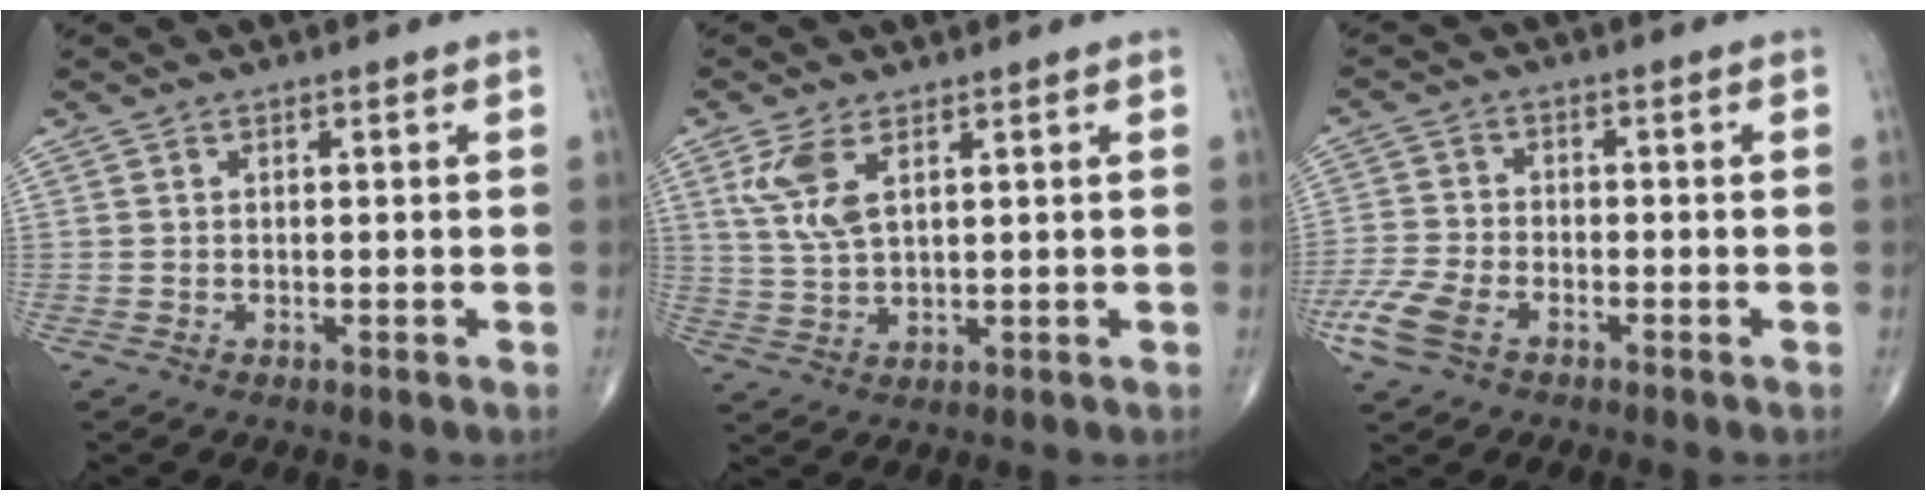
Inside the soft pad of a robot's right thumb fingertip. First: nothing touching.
{"total": 6.5, "force": [2.8, 2.7, 5.1], "torque": [-0.116, -0.005, 0.066]}
{"total": 7.2, "force": [-3.9, 3.9, 4.7], "torque": [-0.117, 0.007, -0.080]}